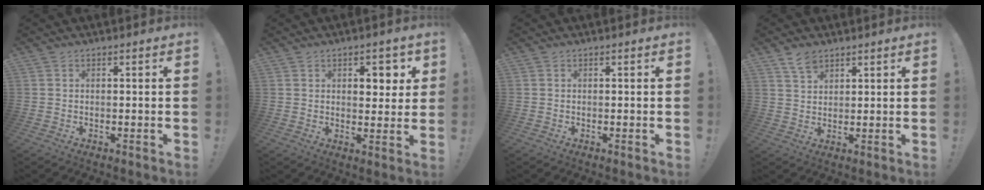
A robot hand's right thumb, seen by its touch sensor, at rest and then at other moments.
{"total": 5.4, "force": [2.6, 3.3, 3.4], "torque": [-0.038, -0.012, 0.041]}
{"total": 0.0}
{"total": 4.6, "force": [3.5, 2.3, 1.9], "torque": [-0.027, -0.020, 0.065]}